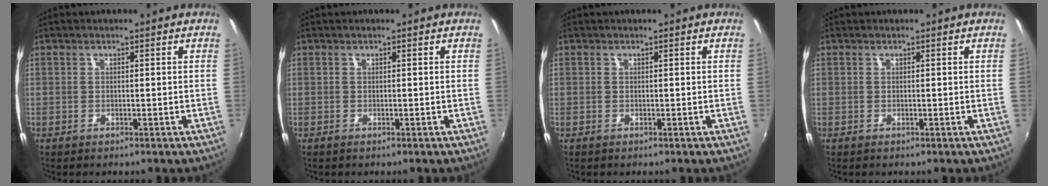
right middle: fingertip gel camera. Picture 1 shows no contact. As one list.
[{"total": 0.0}, {"total": 0.0}, {"total": 0.0}]